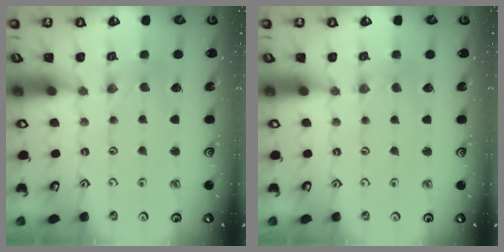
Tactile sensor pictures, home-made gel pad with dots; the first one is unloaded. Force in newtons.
{"total": 0.7, "press": 0.7, "slide": 0.2}